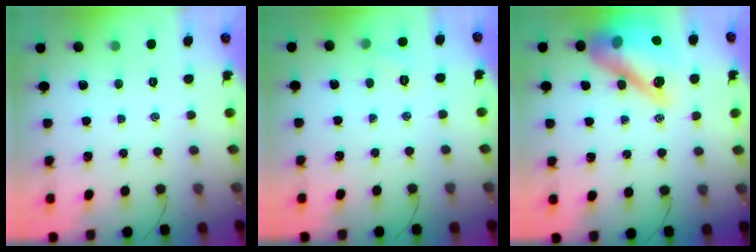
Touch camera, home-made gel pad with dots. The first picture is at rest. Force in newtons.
{"total": 4.2, "press": 4.0, "slide": 1.1}
{"total": 20.1, "press": 19.9, "slide": 2.5}